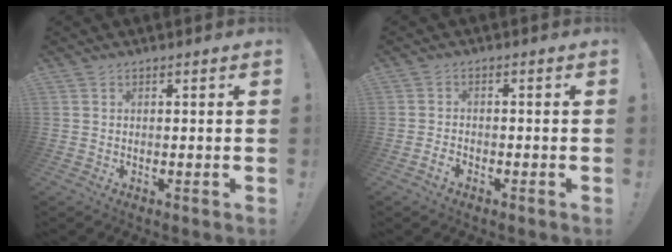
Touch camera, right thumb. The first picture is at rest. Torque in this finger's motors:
{"motor_torque": [0.46, -0.18, 0.10, -0.18, 0.00]}